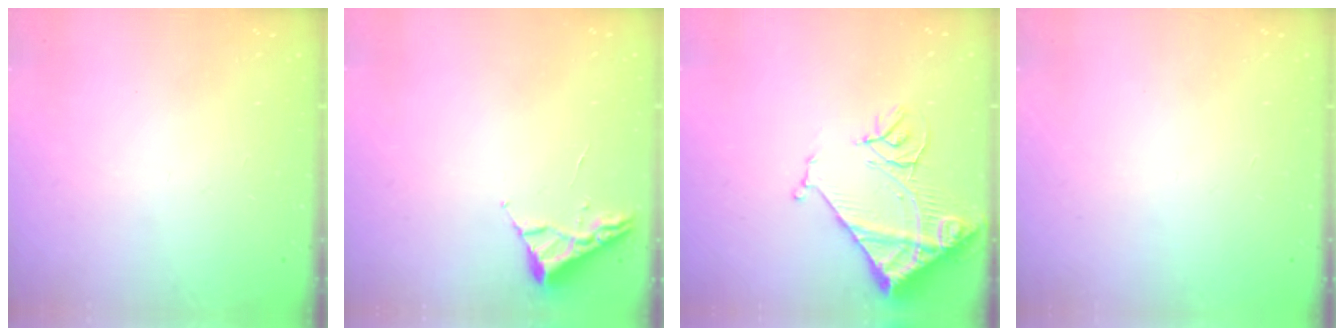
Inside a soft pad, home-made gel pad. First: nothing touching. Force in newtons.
{"total": 2.6, "press": 2.6, "slide": 0.3}
{"total": 13.6, "press": 13.5, "slide": 1.7}
{"total": 1.5, "press": 1.5, "slide": 0.1}